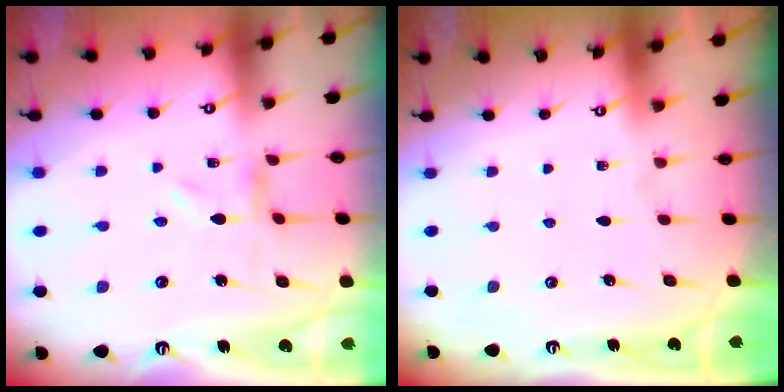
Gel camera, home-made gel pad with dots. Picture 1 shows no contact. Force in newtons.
{"total": 0.0}